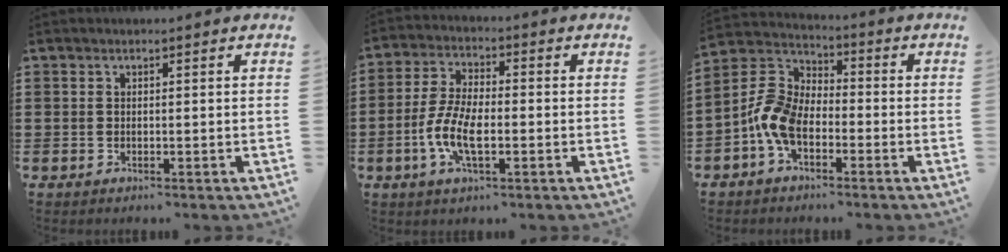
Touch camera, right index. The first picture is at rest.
{"total": 7.8, "force": [-2.4, 3.0, 6.8], "torque": [-0.163, -0.013, -0.053]}
{"total": 8.1, "force": [-3.0, 4.8, 5.9], "torque": [-0.164, -0.002, -0.067]}